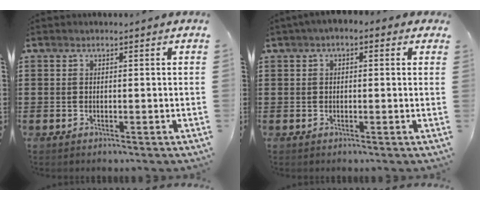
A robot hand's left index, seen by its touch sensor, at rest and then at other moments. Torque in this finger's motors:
{"motor_torque": [2.14, 0.00, 0.26, 0.21]}